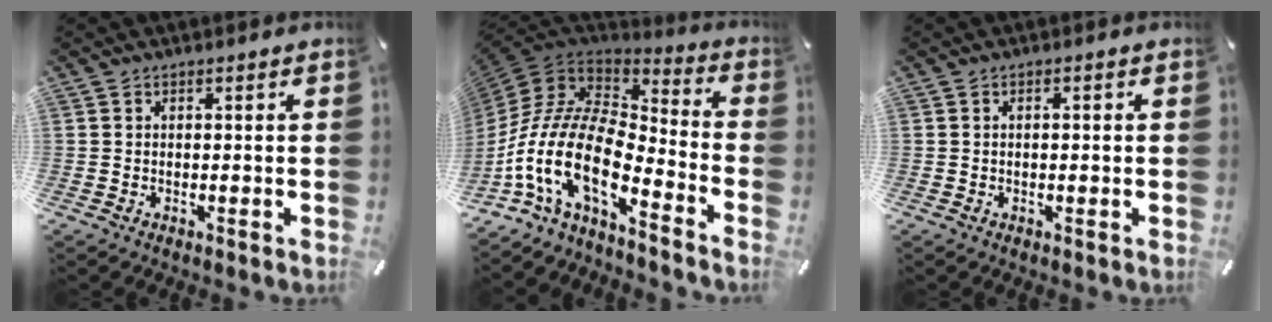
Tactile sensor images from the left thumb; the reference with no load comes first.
{"total": 18.5, "force": [-8.1, 8.5, 14.3], "torque": [-0.334, -0.003, -0.156]}
{"total": 1.1, "force": [-0.1, 0.5, 1.0], "torque": [-0.017, 0.003, -0.004]}